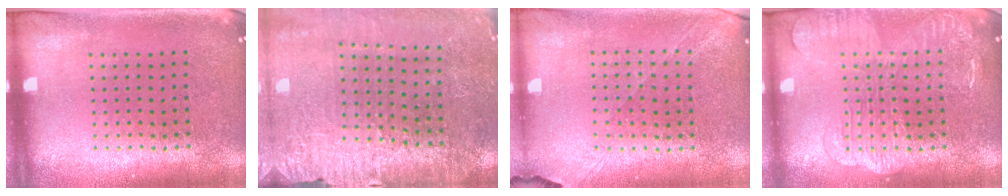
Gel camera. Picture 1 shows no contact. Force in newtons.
{"total": 3.0, "press": 3.0, "slide": 0.1}
{"total": 1.4, "press": 1.2, "slide": 0.8}
{"total": 3.7, "press": 3.6, "slide": 0.5}